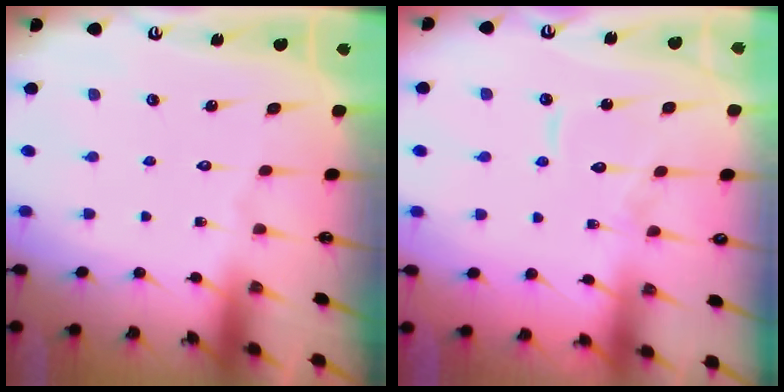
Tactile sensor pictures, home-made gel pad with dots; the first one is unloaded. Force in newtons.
{"total": 7.7, "press": 7.7, "slide": 0.4}